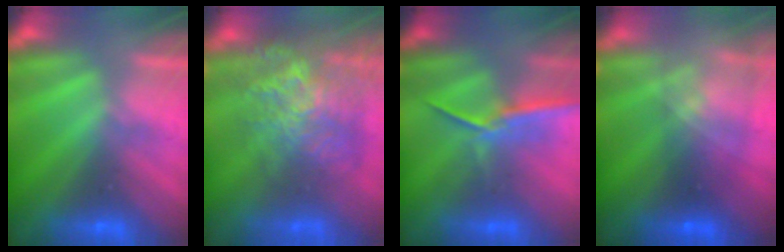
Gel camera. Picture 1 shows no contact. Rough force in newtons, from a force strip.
{"total": 11.7}
{"total": 1.2}
{"total": 7.2}